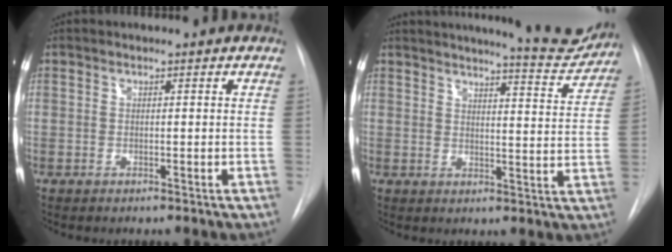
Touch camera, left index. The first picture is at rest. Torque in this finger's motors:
{"motor_torque": [0.35, -0.65, -0.09, -0.08]}